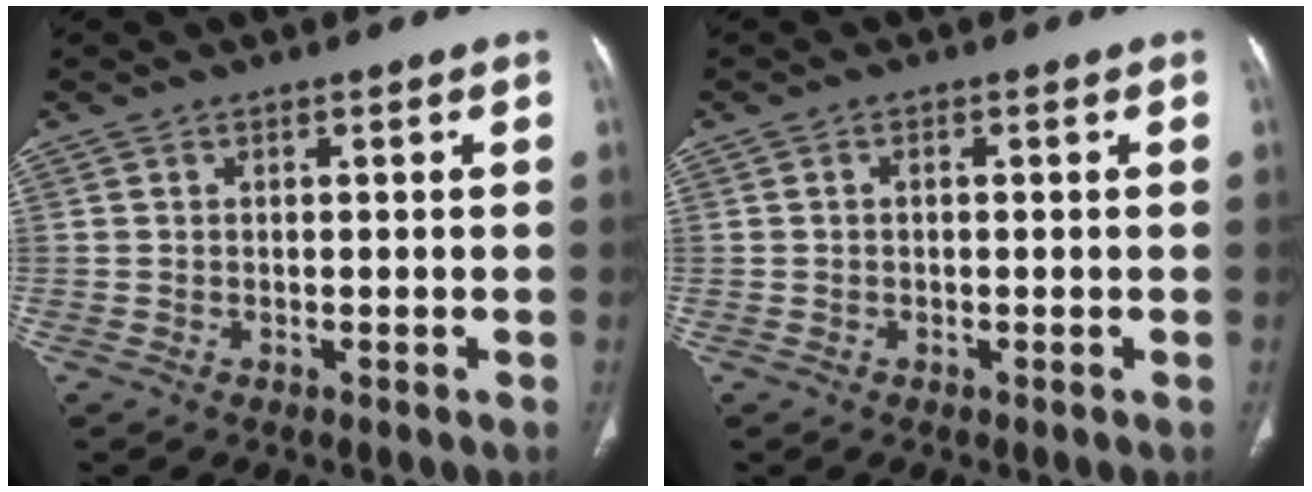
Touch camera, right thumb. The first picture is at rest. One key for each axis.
{"total": 0.8, "fx": 0.0, "fy": 0.5, "fz": 0.6, "tx": -0.012, "ty": 0.002, "tz": -0.001}